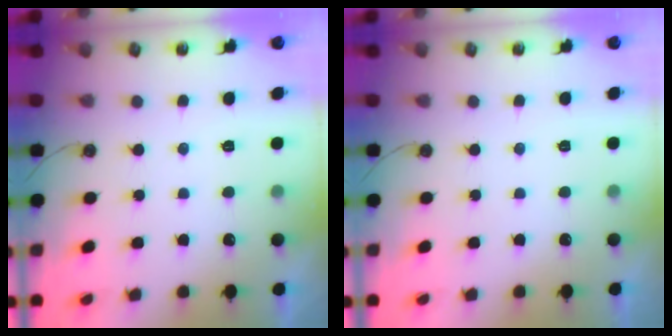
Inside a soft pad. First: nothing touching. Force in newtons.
{"total": 0.0}